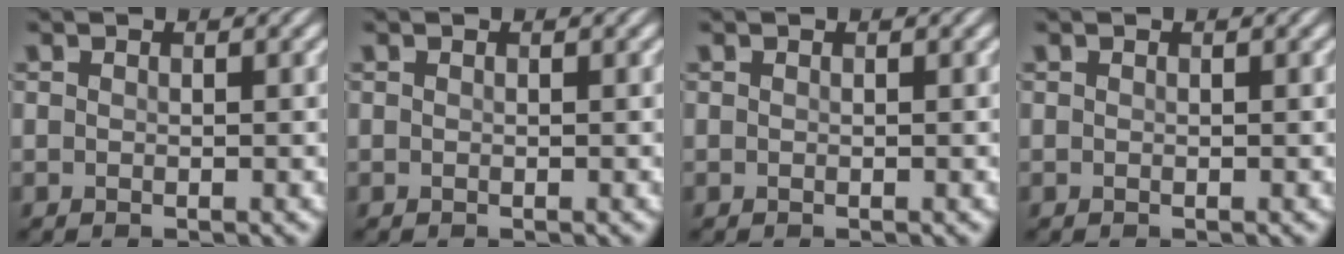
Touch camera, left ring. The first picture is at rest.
{"total": 0.0}
{"total": 0.0}
{"total": 0.0}